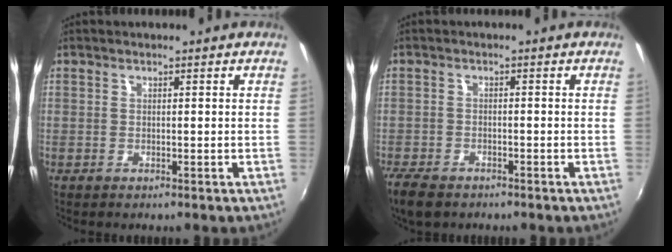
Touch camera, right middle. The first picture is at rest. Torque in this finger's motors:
{"motor_torque": [0.71, -0.55, 0.22, 0.06]}